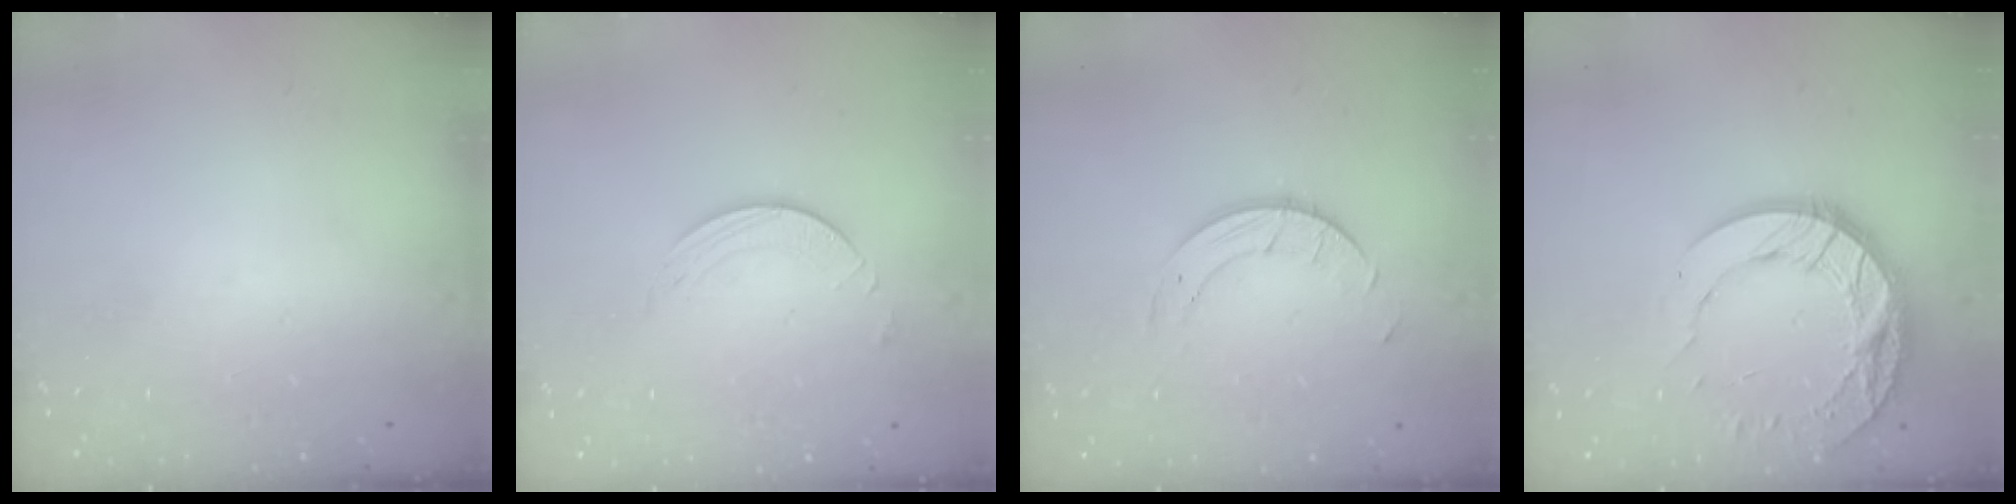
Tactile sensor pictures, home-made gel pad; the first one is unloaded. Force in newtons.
{"total": 2.0, "press": 1.9, "slide": 0.3}
{"total": 4.9, "press": 4.9, "slide": 0.4}
{"total": 14.8, "press": 14.7, "slide": 1.1}